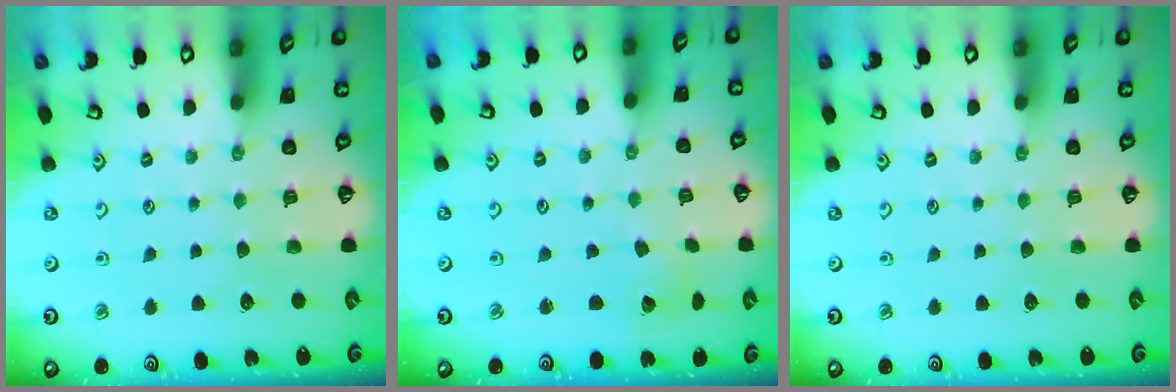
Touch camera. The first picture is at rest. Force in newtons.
{"total": 2.2, "press": 2.2, "slide": 0.3}
{"total": 0.0}